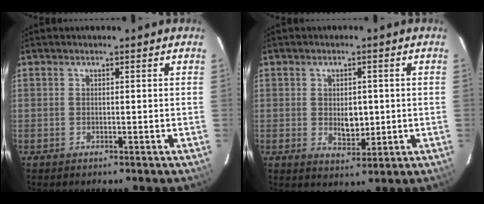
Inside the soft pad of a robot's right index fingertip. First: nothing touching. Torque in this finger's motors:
{"motor_torque": [0.12, -0.03, 0.11, 0.03]}